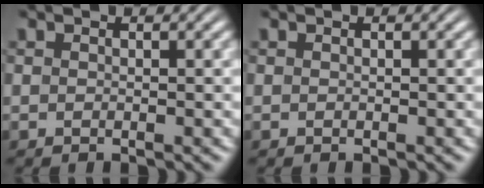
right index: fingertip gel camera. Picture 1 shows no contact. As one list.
[{"total": 0.0}]